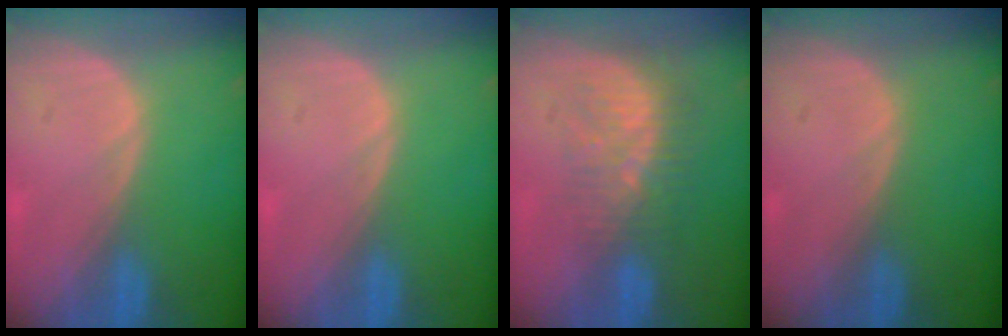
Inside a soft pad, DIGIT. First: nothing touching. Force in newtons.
{"total": 0.0}
{"total": 8.4, "press": 7.2, "slide": 4.2}
{"total": 0.0}